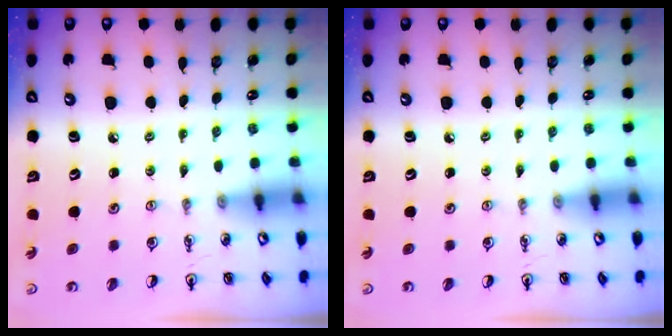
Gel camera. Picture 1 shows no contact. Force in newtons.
{"total": 0.0}